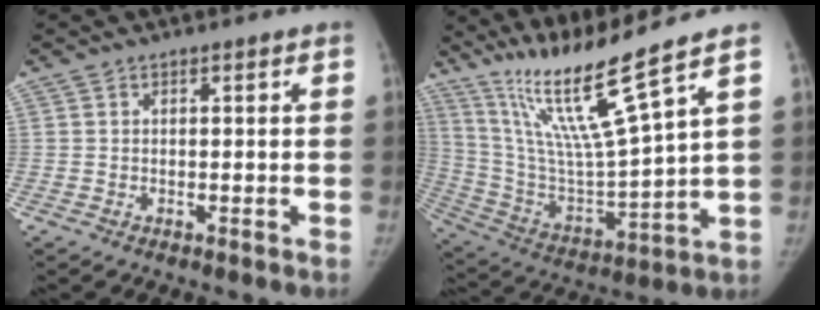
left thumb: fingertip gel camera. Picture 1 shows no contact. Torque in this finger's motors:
{"motor_torque": [0.15, 0.15, 1.41, -1.36, 0.13]}